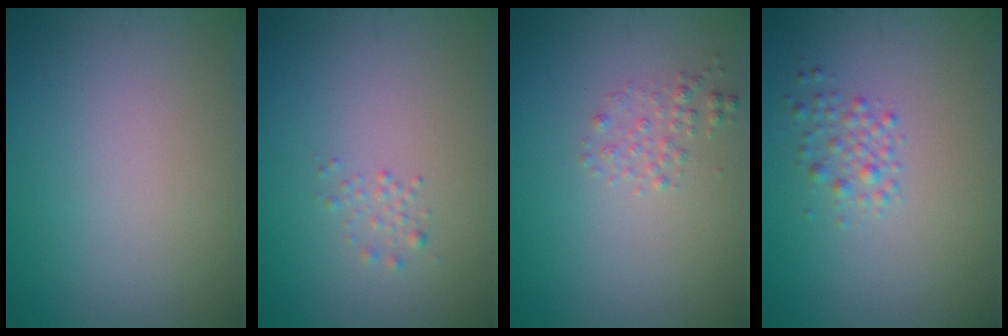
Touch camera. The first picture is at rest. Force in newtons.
{"total": 0.8, "press": 0.8, "slide": 0.0}
{"total": 1.2, "press": 1.2, "slide": 0.1}
{"total": 1.6, "press": 1.6, "slide": 0.0}